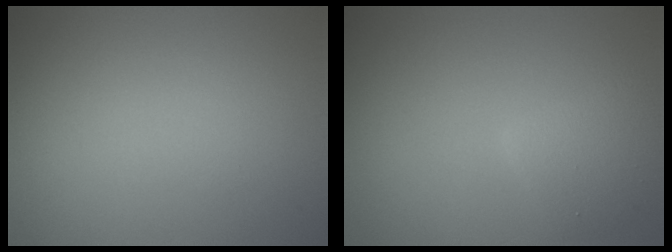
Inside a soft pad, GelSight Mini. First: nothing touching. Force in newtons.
{"total": 2.7, "press": 2.7, "slide": 0.1}